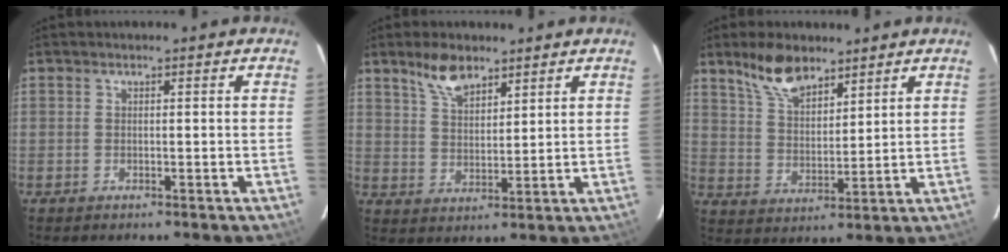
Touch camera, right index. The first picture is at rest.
{"total": 6.9, "force": [5.1, 2.9, 3.6], "torque": [-0.062, 0.005, 0.098]}
{"total": 9.4, "force": [7.0, 4.0, 4.8], "torque": [-0.089, 0.014, 0.138]}